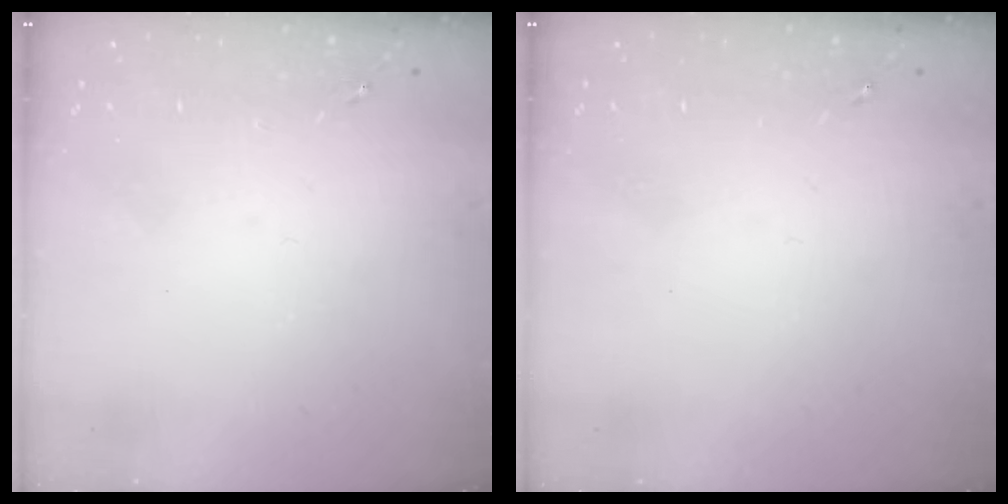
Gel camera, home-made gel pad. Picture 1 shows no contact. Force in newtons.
{"total": 0.0}